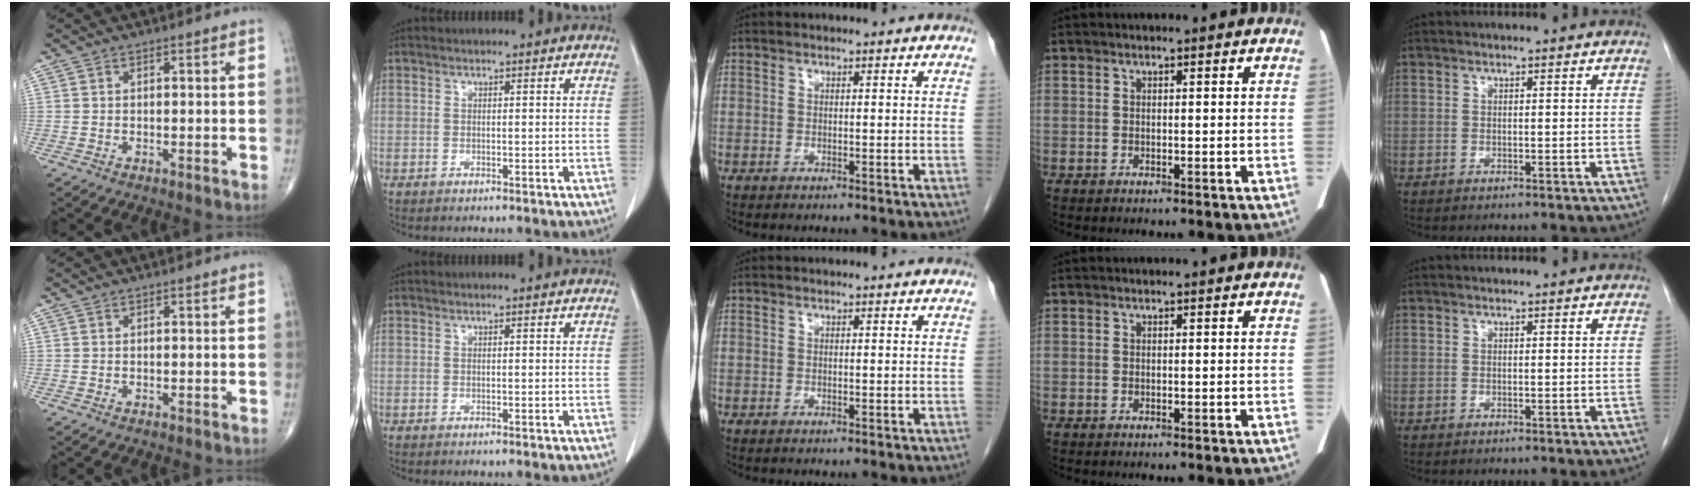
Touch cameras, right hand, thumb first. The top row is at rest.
{}